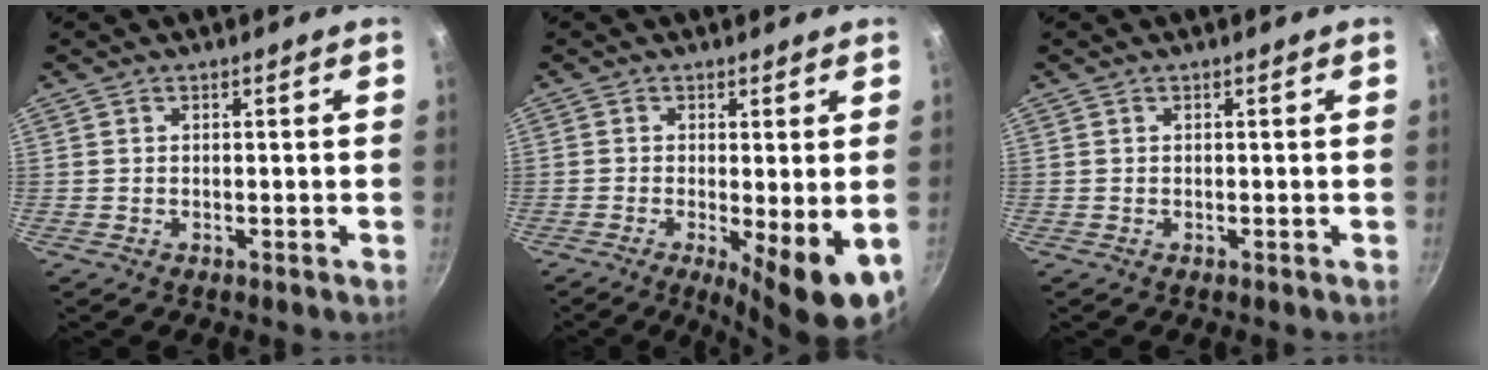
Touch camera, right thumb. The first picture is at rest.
{"total": 8.9, "force": [-1.8, 2.3, 8.4], "torque": [-0.115, -0.011, -0.019]}
{"total": 0.0}